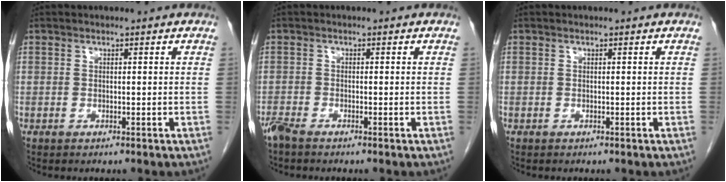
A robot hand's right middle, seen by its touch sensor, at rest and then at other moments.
{"total": 1.9, "force": [-1.7, 0.1, 0.9], "torque": [-0.025, -0.005, -0.036]}
{"total": 0.0}